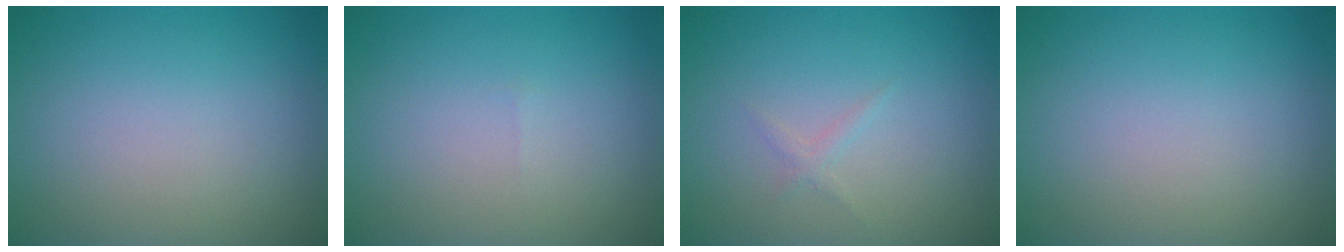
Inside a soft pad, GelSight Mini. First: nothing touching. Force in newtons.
{"total": 0.0}
{"total": 0.8, "press": 0.8, "slide": 0.1}
{"total": 0.0}